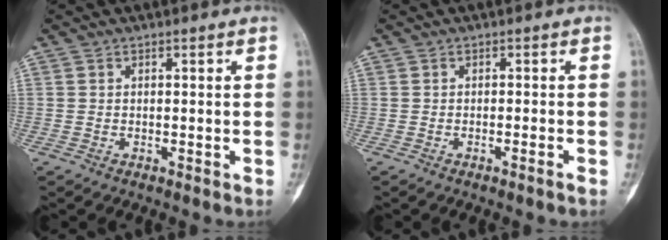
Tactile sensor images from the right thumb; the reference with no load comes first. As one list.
[{"total": 1.2, "force": [-0.8, -0.1, 0.9], "torque": [-0.019, 0.003, -0.010]}]